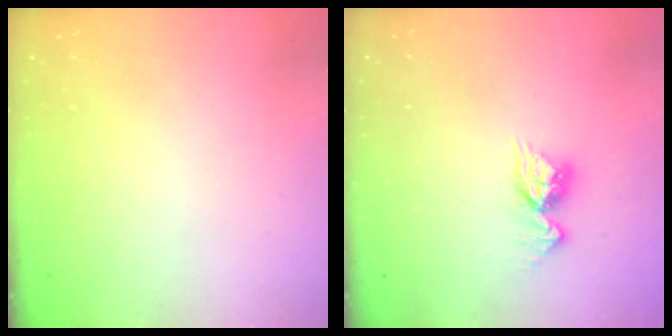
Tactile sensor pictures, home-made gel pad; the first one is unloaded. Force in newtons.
{"total": 9.4, "press": 9.4, "slide": 0.9}